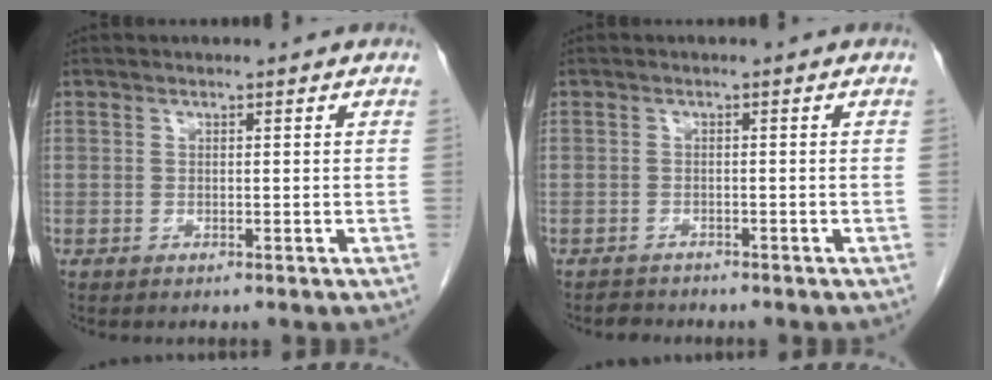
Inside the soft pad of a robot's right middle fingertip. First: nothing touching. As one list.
[{"total": 1.4, "force": [-1.3, 0.5, -0.3], "torque": [-0.002, -0.002, -0.022]}]